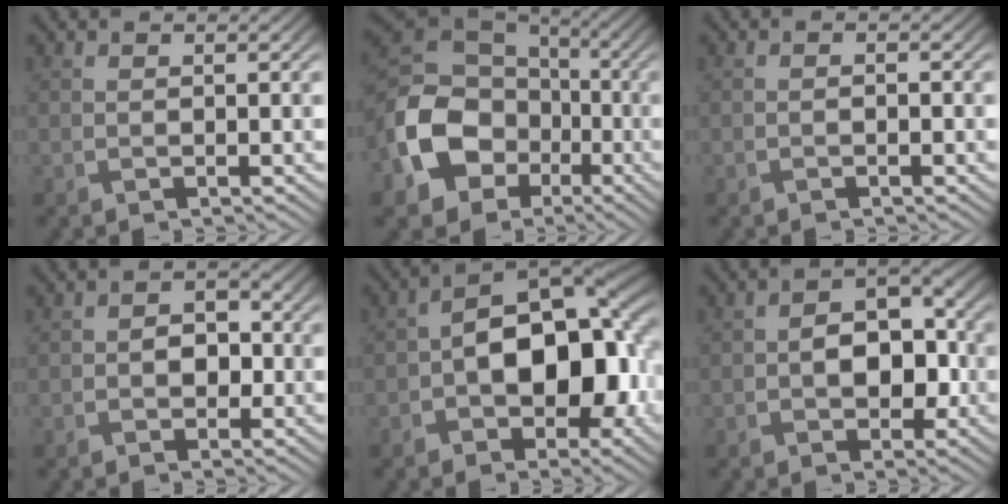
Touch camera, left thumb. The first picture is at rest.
{"total": 14.4, "force": [-4.3, 11.2, 8.0], "torque": [-0.205, -0.042, -0.083]}
{"total": 0.6, "force": [-0.3, 0.2, 0.5], "torque": [-0.007, 0.000, -0.004]}
{"total": 2.9, "force": [-0.5, 2.1, 1.9], "torque": [-0.032, -0.002, -0.013]}
{"total": 13.6, "force": [-0.8, 8.4, 10.7], "torque": [-0.157, 0.002, -0.010]}
{"total": 6.1, "force": [-0.9, 4.1, 4.4], "torque": [-0.067, -0.004, -0.020]}